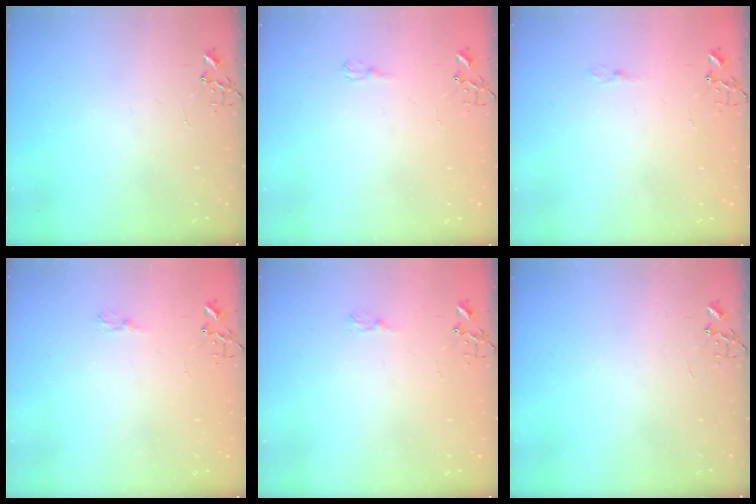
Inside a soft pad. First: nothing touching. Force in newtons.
{"total": 6.3, "press": 6.2, "slide": 0.7}
{"total": 2.7, "press": 2.7, "slide": 0.4}
{"total": 6.6, "press": 6.5, "slide": 0.8}
{"total": 6.6, "press": 6.5, "slide": 0.8}
{"total": 0.0}